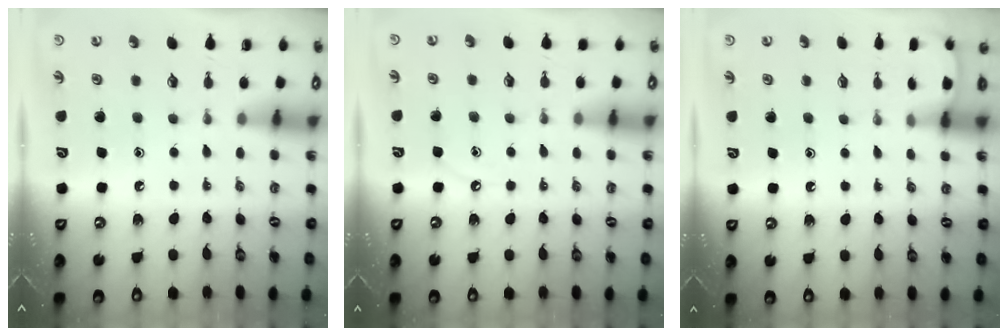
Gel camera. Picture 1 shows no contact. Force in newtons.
{"total": 3.5, "press": 3.5, "slide": 0.5}
{"total": 0.9, "press": 0.9, "slide": 0.1}